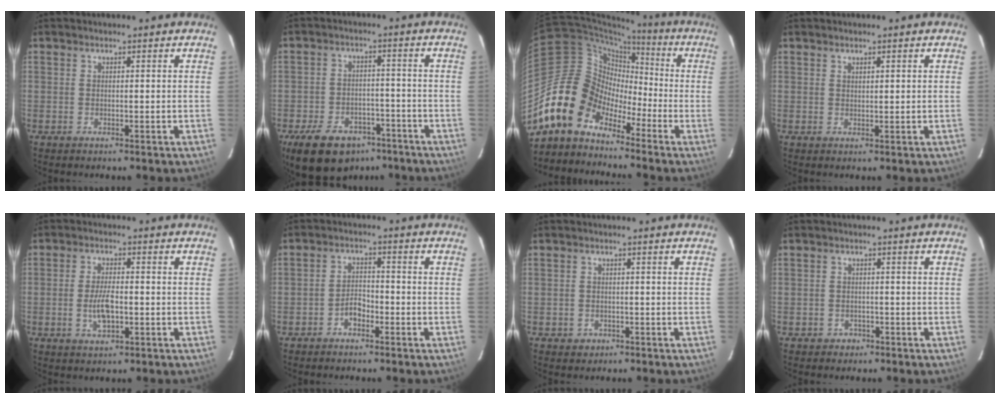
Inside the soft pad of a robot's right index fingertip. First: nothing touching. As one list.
[{"total": 15.0, "force": [-9.8, 8.9, 7.0], "torque": [-0.163, 0.010, -0.139]}, {"total": 11.9, "force": [-8.6, 6.3, 5.2], "torque": [-0.092, 0.029, -0.187]}, {"total": 1.0, "force": [0.7, 0.4, 0.7], "torque": [-0.011, 0.003, 0.013]}, {"total": 5.7, "force": [-1.4, 2.4, 5.0], "torque": [-0.099, -0.003, -0.023]}, {"total": 3.4, "force": [-2.3, 1.9, 1.7], "torque": [-0.038, 0.010, -0.039]}, {"total": 2.7, "force": [-1.2, 2.3, 0.5], "torque": [-0.015, 0.003, -0.014]}, {"total": 2.8, "force": [-1.5, 2.3, 0.3], "torque": [-0.014, 0.007, -0.020]}]